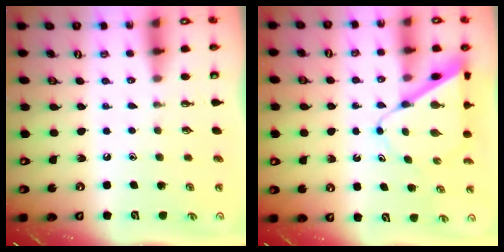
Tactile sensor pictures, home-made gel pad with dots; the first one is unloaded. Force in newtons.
{"total": 7.7, "press": 7.7, "slide": 0.4}